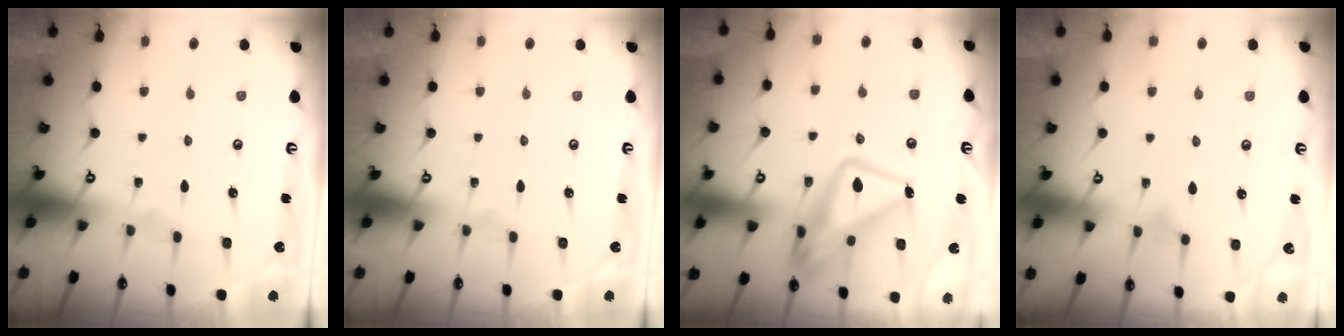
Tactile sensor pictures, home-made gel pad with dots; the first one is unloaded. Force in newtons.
{"total": 0.0}
{"total": 15.8, "press": 15.7, "slide": 1.6}
{"total": 3.6, "press": 3.5, "slide": 0.4}